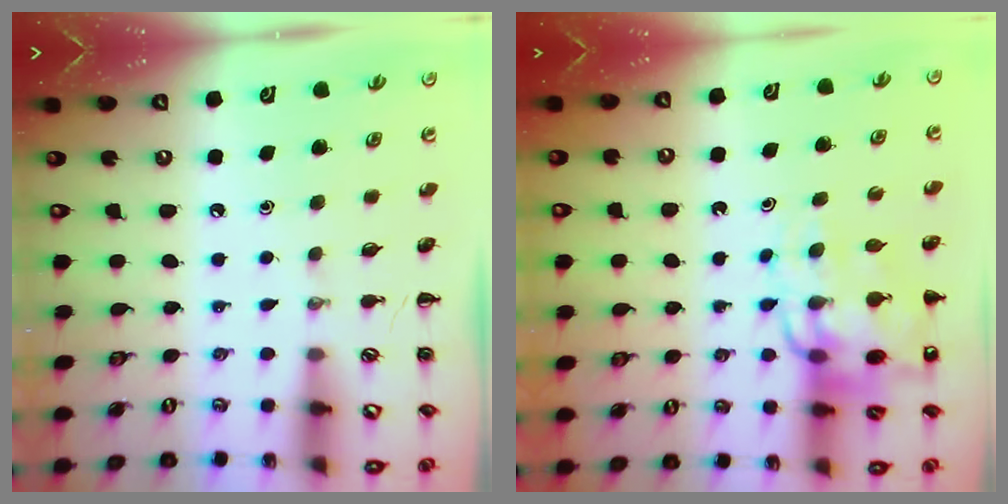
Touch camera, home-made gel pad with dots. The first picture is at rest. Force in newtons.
{"total": 13.4, "press": 13.0, "slide": 3.2}